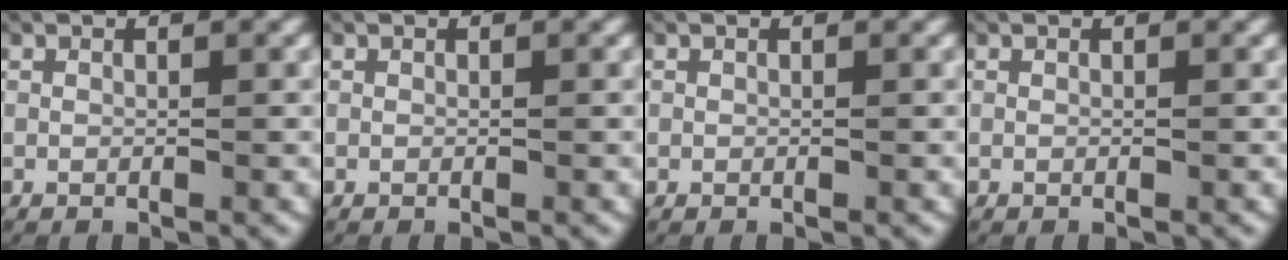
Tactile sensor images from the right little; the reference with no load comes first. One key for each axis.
{"total": 0.0}
{"total": 0.0}
{"total": 0.0}